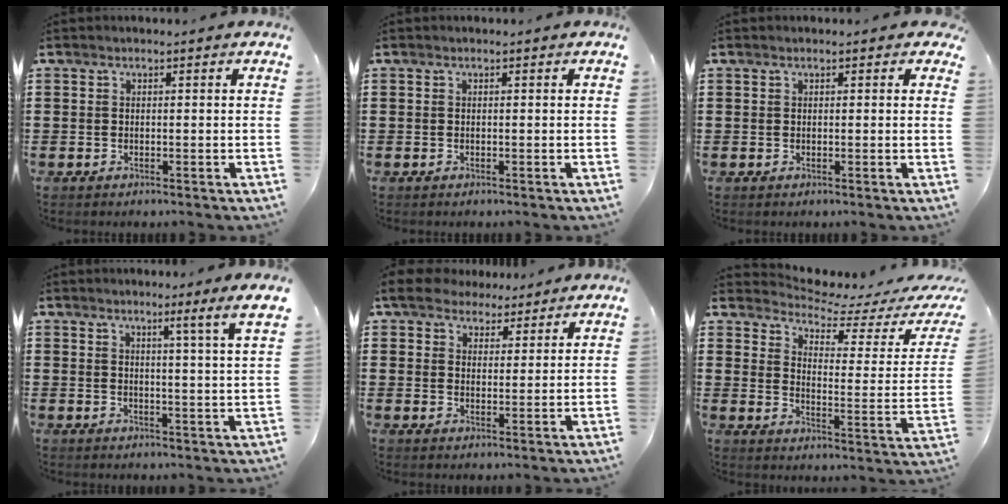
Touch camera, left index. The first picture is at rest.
{"total": 0.0}
{"total": 0.7, "force": [0.4, 0.4, 0.4], "torque": [-0.008, 0.006, 0.007]}
{"total": 3.6, "force": [2.3, -1.8, 2.1], "torque": [-0.030, -0.030, 0.028]}
{"total": 5.4, "force": [4.6, 2.4, 1.3], "torque": [-0.047, 0.002, 0.087]}
{"total": 4.5, "force": [4.2, 0.6, 1.5], "torque": [-0.050, -0.039, 0.067]}